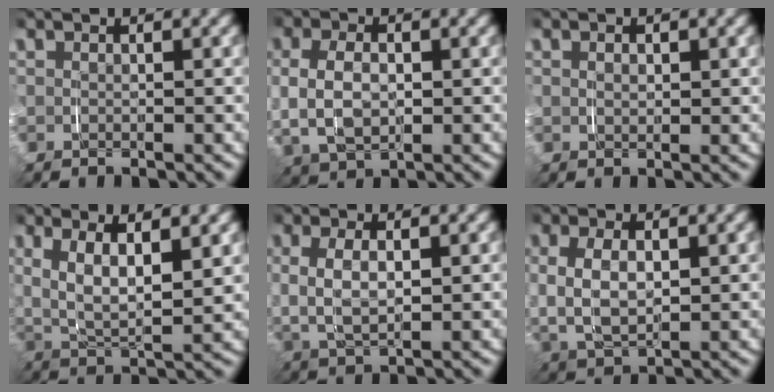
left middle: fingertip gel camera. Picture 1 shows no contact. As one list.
[{"total": 6.1, "force": [0.4, 4.4, 4.1], "torque": [-0.098, -0.002, 0.013]}, {"total": 0.9, "force": [0.3, 0.6, 0.7], "torque": [-0.010, -0.004, 0.009]}, {"total": 5.7, "force": [1.3, 2.8, 4.8], "torque": [-0.099, -0.008, 0.027]}, {"total": 4.7, "force": [0.6, 2.9, 3.7], "torque": [-0.090, 0.000, 0.017]}, {"total": 5.8, "force": [0.6, 4.0, 4.2], "torque": [-0.101, -0.004, 0.018]}]